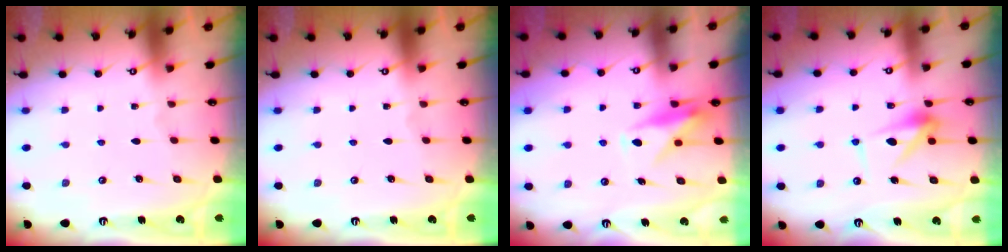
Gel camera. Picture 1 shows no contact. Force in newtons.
{"total": 0.0}
{"total": 10.9, "press": 10.9, "slide": 0.6}
{"total": 9.6, "press": 9.6, "slide": 0.5}